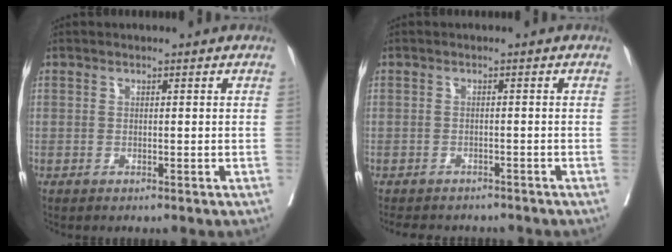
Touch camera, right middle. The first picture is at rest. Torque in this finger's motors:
{"motor_torque": [0.39, -0.35, -0.02, -0.02]}